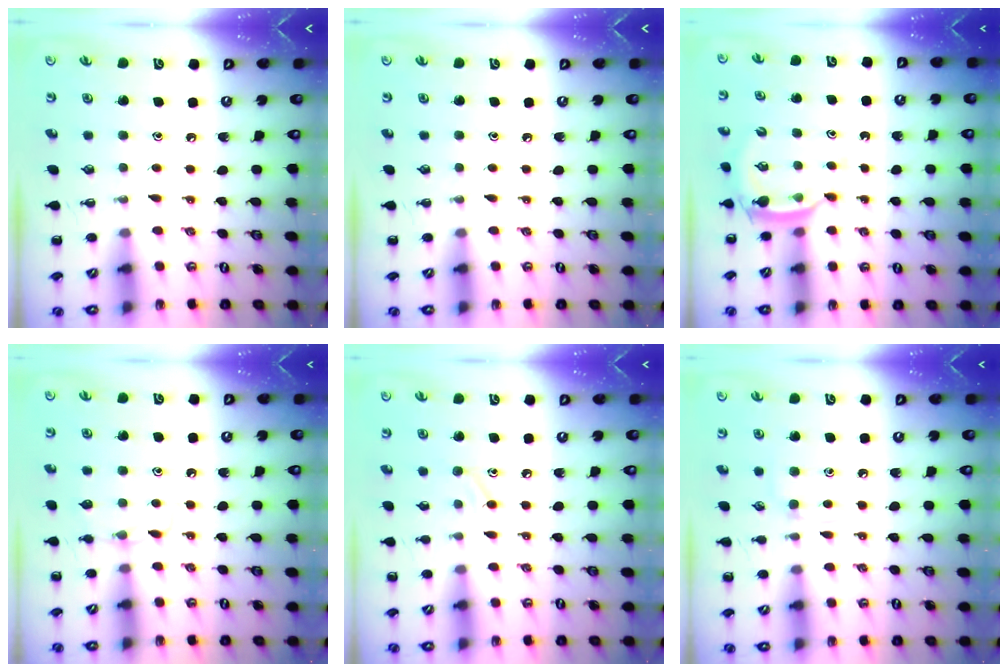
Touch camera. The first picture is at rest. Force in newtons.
{"total": 0.0}
{"total": 4.0, "press": 3.9, "slide": 0.8}
{"total": 5.5, "press": 5.2, "slide": 1.7}
{"total": 7.5, "press": 7.1, "slide": 2.3}
{"total": 2.8, "press": 2.7, "slide": 0.9}